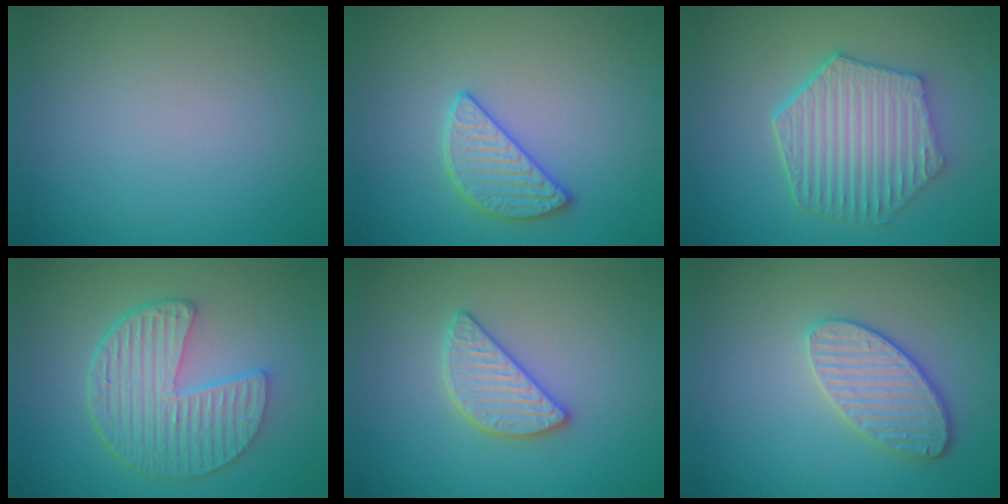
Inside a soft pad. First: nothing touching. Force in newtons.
{"total": 2.8, "press": 2.8, "slide": 0.1}
{"total": 6.4, "press": 5.0, "slide": 4.0}
{"total": 6.5, "press": 4.8, "slide": 4.4}
{"total": 2.9, "press": 2.9, "slide": 0.3}
{"total": 3.5, "press": 3.4, "slide": 1.1}